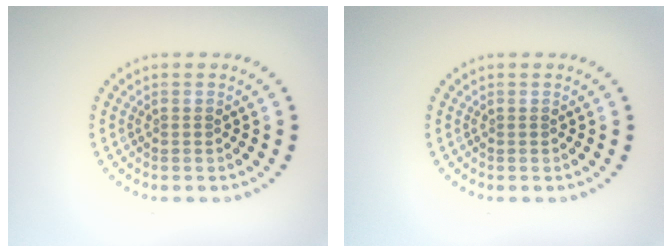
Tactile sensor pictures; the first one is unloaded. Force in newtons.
{"total": 0.0}